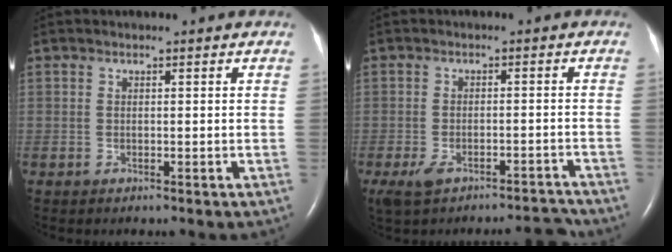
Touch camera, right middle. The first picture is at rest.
{"total": 6.2, "force": [-5.3, 1.6, 2.7], "torque": [-0.048, 0.005, -0.087]}